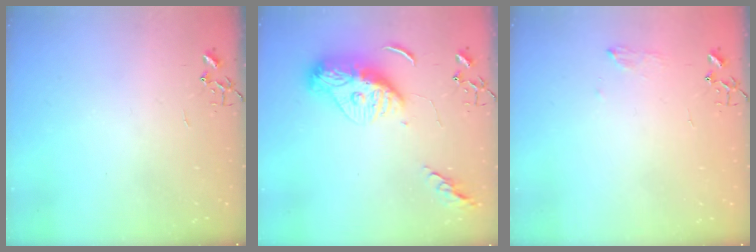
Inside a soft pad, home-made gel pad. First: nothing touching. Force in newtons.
{"total": 12.7, "press": 12.7, "slide": 1.2}
{"total": 7.4, "press": 7.3, "slide": 1.0}